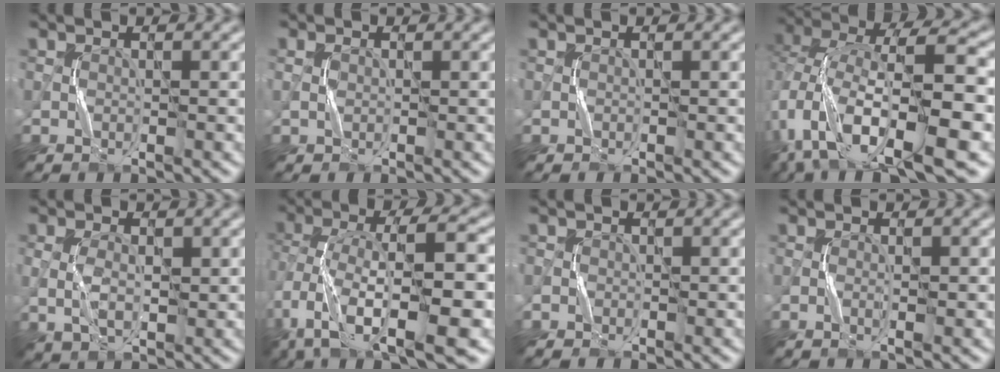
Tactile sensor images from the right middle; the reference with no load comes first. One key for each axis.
{"total": 1.2, "fx": 0.2, "fy": 0.8, "fz": 0.9, "tx": -0.022, "ty": 0.002, "tz": 0.001}
{"total": 0.0}
{"total": 13.4, "fx": -4.1, "fy": 5.6, "fz": 11.5, "tx": -0.215, "ty": 0.001, "tz": -0.069}
{"total": 3.0, "fx": 0.3, "fy": 1.8, "fz": 2.4, "tx": -0.054, "ty": -0.004, "tz": 0.008}
{"total": 11.7, "fx": -3.5, "fy": 4.4, "fz": 10.2, "tx": -0.188, "ty": 0.012, "tz": -0.057}
{"total": 0.7, "fx": -0.4, "fy": 0.5, "fz": -0.1, "tx": 0.005, "ty": -0.002, "tz": -0.009}
{"total": 0.8, "fx": -0.1, "fy": 0.0, "fz": 0.8, "tx": -0.016, "ty": -0.002, "tz": -0.004}